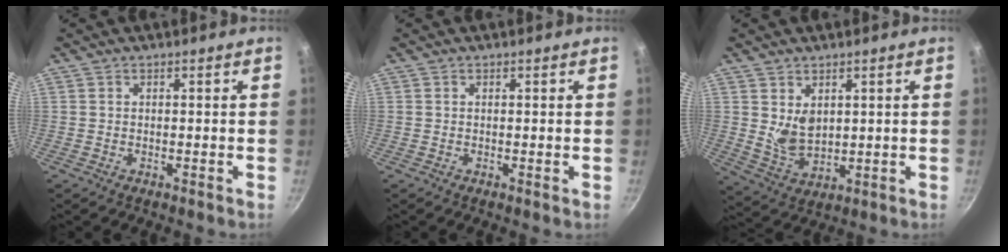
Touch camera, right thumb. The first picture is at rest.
{"total": 0.0}
{"total": 6.2, "force": [2.0, 4.2, 4.2], "torque": [-0.064, -0.026, 0.049]}